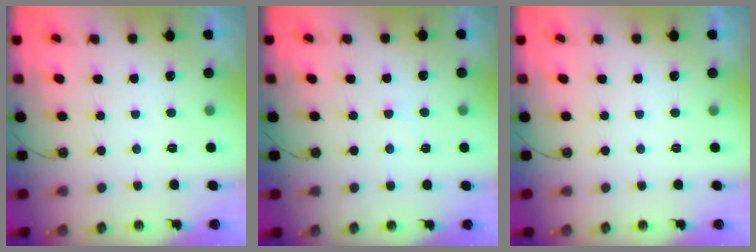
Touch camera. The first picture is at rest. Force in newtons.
{"total": 3.4, "press": 3.3, "slide": 0.5}
{"total": 0.0}